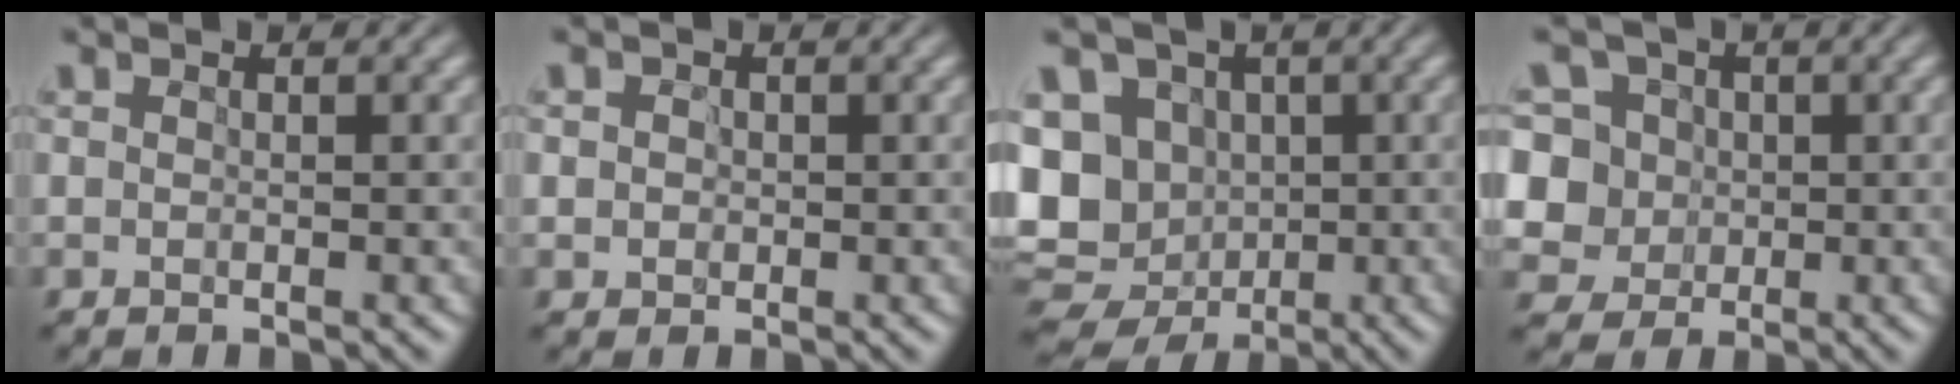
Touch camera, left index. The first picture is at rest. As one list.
[{"total": 2.1, "force": [0.4, 1.9, 0.8], "torque": [-0.004, 0.020, -0.004]}, {"total": 12.8, "force": [-1.4, 11.1, 6.1], "torque": [-0.139, 0.008, -0.032]}, {"total": 8.1, "force": [0.8, 7.5, 3.0], "torque": [-0.107, 0.030, 0.012]}]